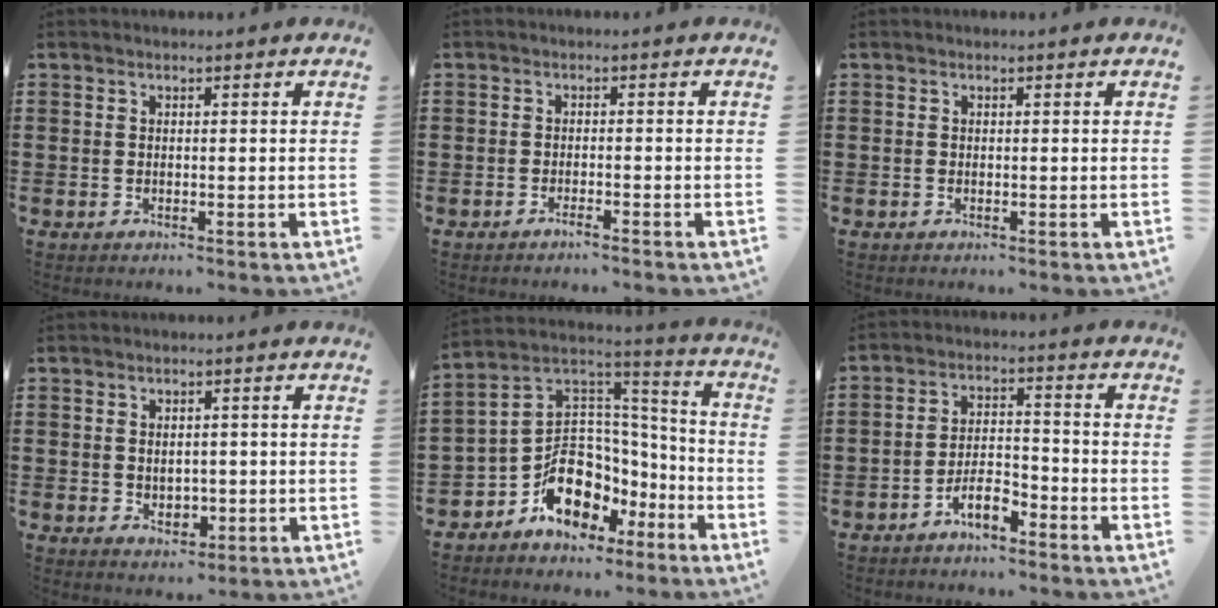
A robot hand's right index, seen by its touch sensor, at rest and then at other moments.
{"total": 1.4, "force": [-1.2, -0.2, 0.7], "torque": [-0.012, -0.001, -0.022]}
{"total": 0.0}
{"total": 2.5, "force": [0.2, 2.1, 1.5], "torque": [-0.027, 0.005, -0.001]}
{"total": 10.6, "force": [-4.9, 8.0, 4.8], "torque": [-0.103, 0.002, -0.086]}
{"total": 5.0, "force": [-3.7, 1.7, 2.9], "torque": [-0.058, 0.011, -0.072]}